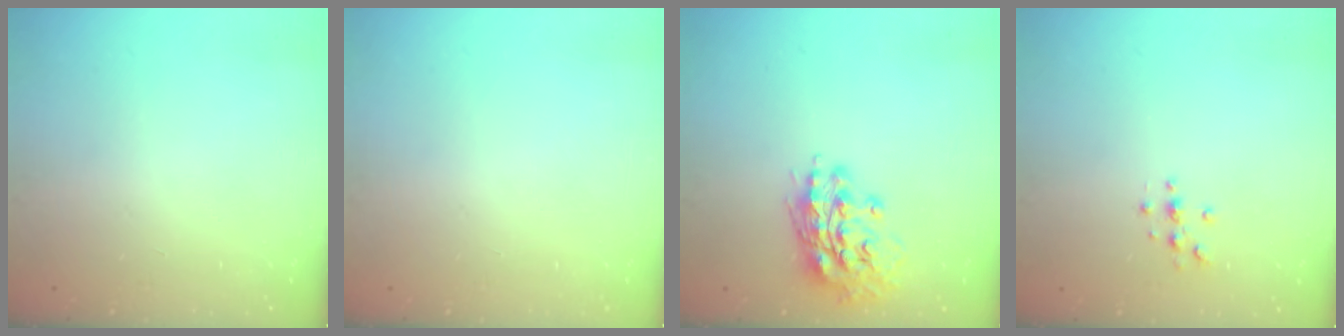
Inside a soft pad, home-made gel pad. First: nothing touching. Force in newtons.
{"total": 0.0}
{"total": 13.2, "press": 13.1, "slide": 1.9}
{"total": 3.0, "press": 3.0, "slide": 0.4}